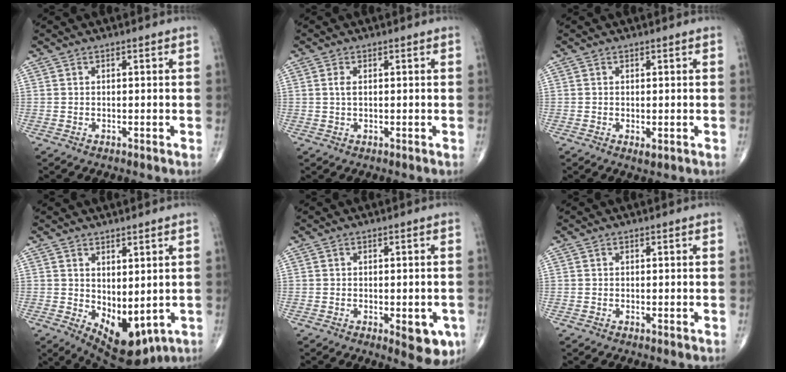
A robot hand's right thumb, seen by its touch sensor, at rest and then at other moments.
{"total": 1.7, "force": [0.4, 0.9, 1.4], "torque": [-0.032, 0.003, 0.009]}
{"total": 1.2, "force": [-0.3, 0.6, 1.0], "torque": [-0.015, -0.003, -0.002]}
{"total": 9.5, "force": [-0.6, 5.2, 8.0], "torque": [-0.097, -0.016, 0.018]}
{"total": 6.7, "force": [-2.2, 2.8, 5.7], "torque": [-0.051, -0.006, -0.021]}
{"total": 0.0}